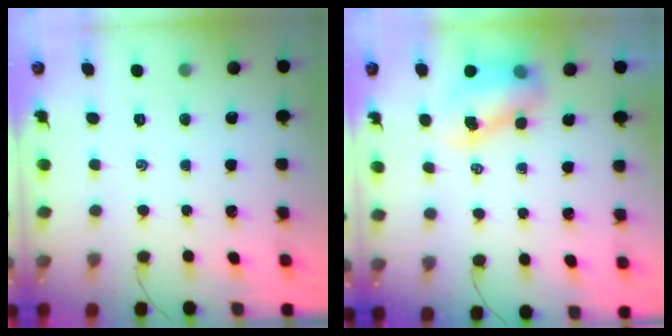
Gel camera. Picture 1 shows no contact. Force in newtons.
{"total": 7.7, "press": 7.5, "slide": 1.3}